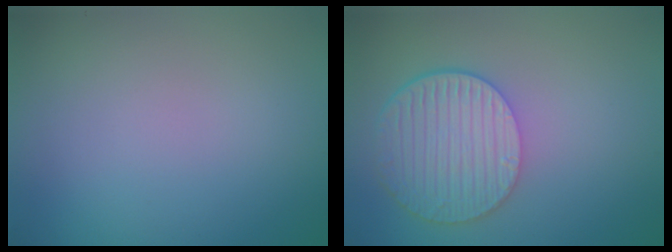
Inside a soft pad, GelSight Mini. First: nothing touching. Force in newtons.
{"total": 6.0, "press": 4.4, "slide": 4.0}